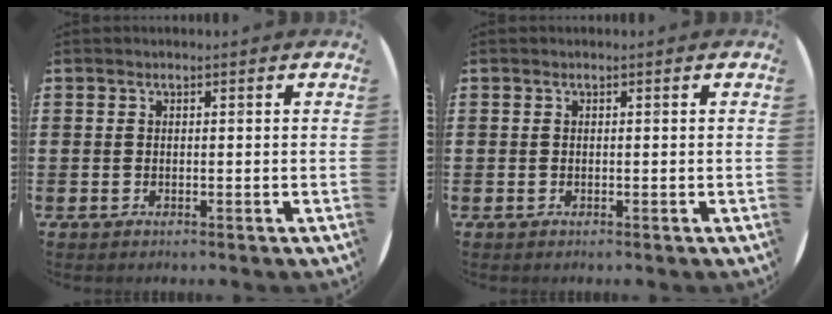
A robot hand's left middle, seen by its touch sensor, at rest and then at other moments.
{"total": 0.0}